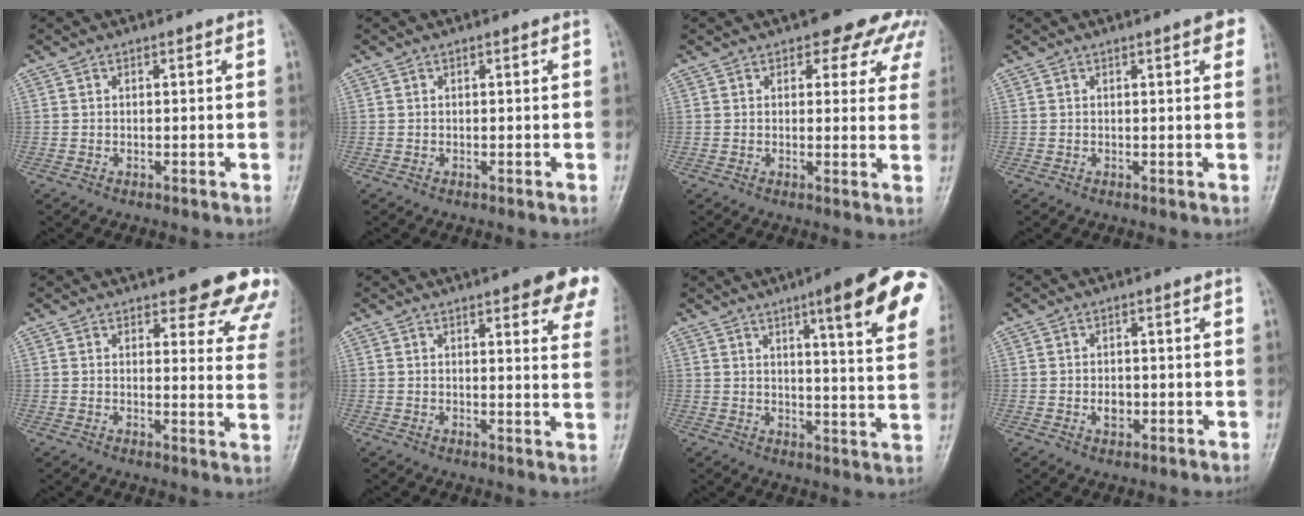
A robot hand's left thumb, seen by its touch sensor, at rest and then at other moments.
{"total": 0.0}
{"total": 9.5, "force": [6.5, 4.7, 5.2], "torque": [-0.014, -0.023, 0.060]}
{"total": 3.1, "force": [1.5, 0.8, 2.6], "torque": [-0.023, 0.000, 0.014]}
{"total": 14.5, "force": [11.4, 4.6, 7.7], "torque": [-0.039, -0.055, 0.112]}
{"total": 13.3, "force": [8.4, 3.9, 9.5], "torque": [-0.087, -0.029, 0.085]}
{"total": 17.8, "force": [8.5, 2.8, 15.4], "torque": [-0.174, -0.032, 0.104]}
{"total": 2.3, "force": [-0.5, 1.7, 1.5], "torque": [-0.015, 0.003, -0.005]}